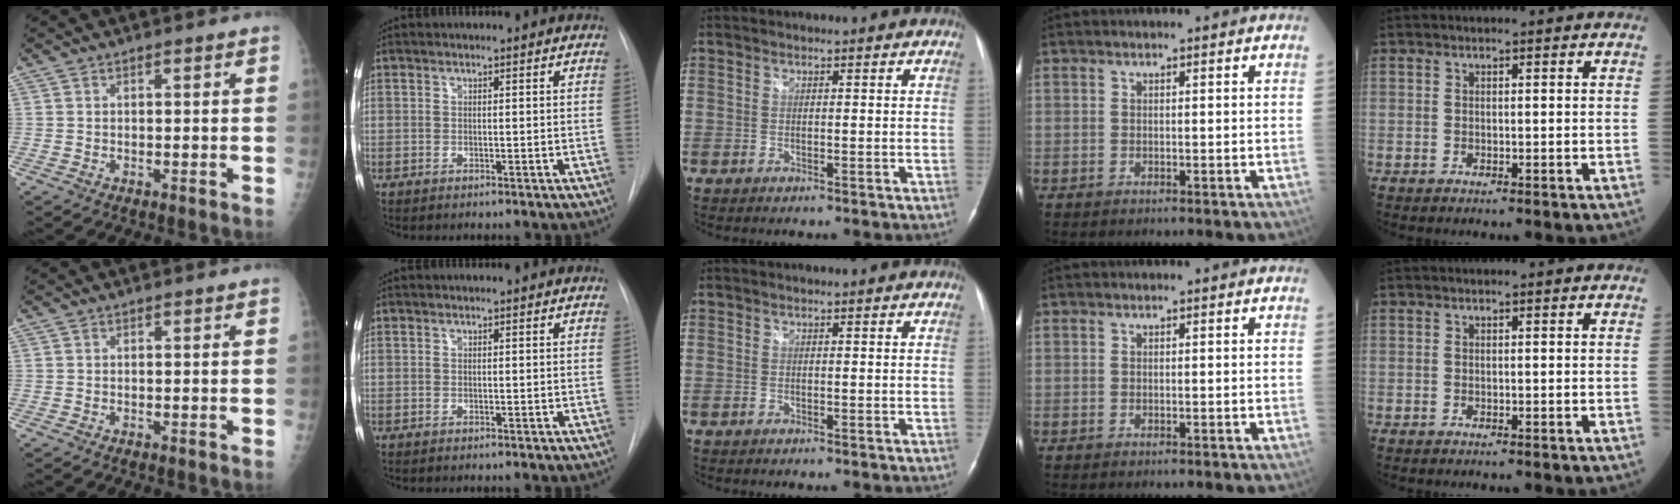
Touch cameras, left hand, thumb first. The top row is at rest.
{}